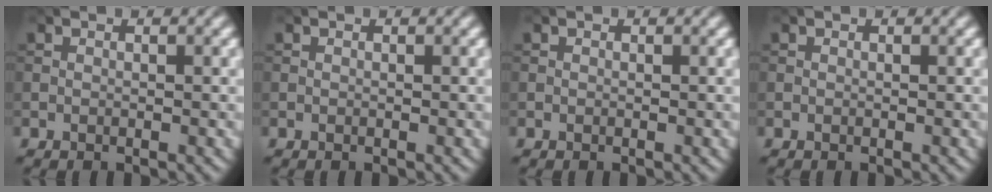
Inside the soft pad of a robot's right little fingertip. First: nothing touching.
{"total": 0.0}
{"total": 0.0}
{"total": 0.0}